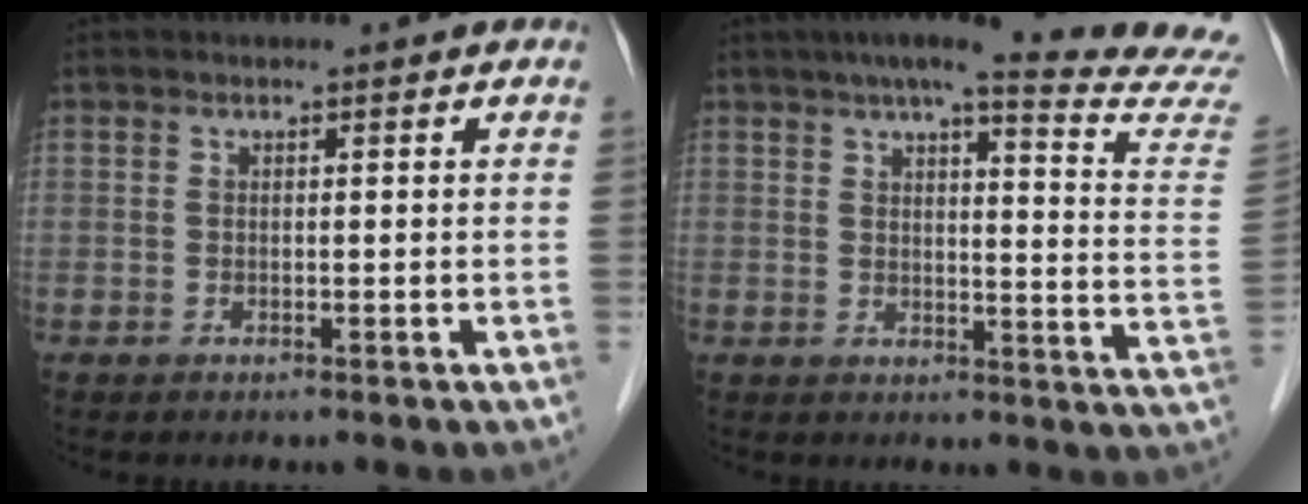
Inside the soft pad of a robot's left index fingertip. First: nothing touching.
{"total": 19.6, "force": [17.7, -0.7, 8.4], "torque": [-0.109, -0.069, 0.199]}